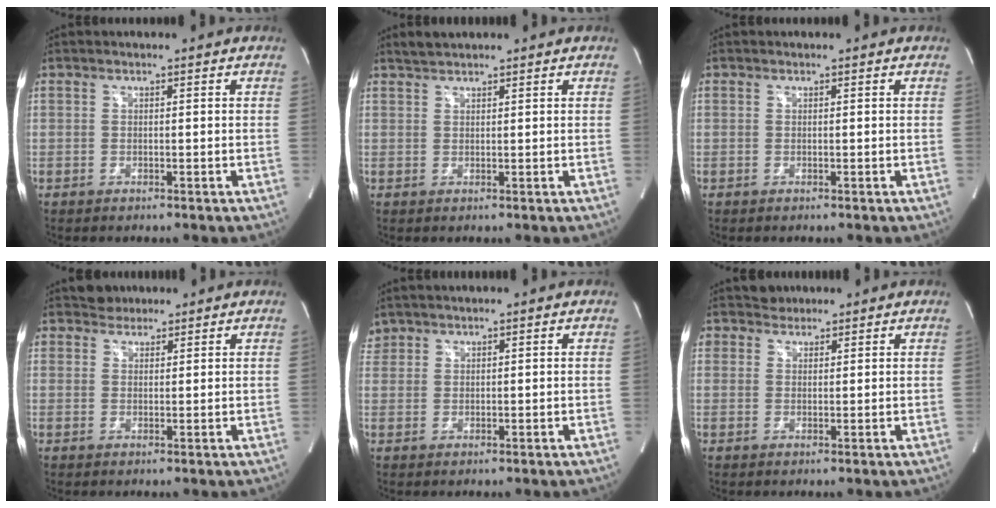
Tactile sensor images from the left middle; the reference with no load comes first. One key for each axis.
{"total": 1.8, "fx": 1.7, "fy": 0.3, "fz": 0.5, "tx": -0.017, "ty": 0.010, "tz": 0.035}
{"total": 0.0}
{"total": 2.3, "fx": 1.9, "fy": 1.3, "fz": -0.3, "tx": 0.005, "ty": 0.009, "tz": 0.028}
{"total": 2.2, "fx": 1.8, "fy": 1.2, "fz": -0.1, "tx": 0.003, "ty": 0.012, "tz": 0.035}
{"total": 2.1, "fx": 1.6, "fy": 1.2, "fz": -0.4, "tx": 0.007, "ty": 0.008, "tz": 0.023}